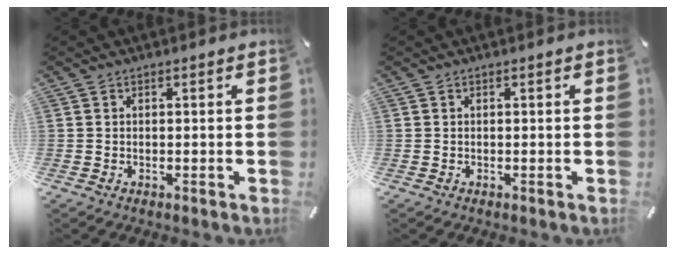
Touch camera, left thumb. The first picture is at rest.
{"total": 0.0}